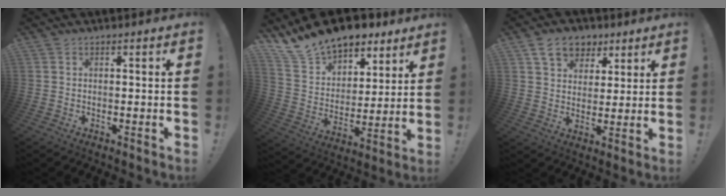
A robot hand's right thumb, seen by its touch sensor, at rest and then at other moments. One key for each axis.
{"total": 15.9, "fx": 13.0, "fy": 7.8, "fz": 4.6, "tx": -0.100, "ty": -0.092, "tz": 0.242}
{"total": 10.8, "fx": 6.3, "fy": 7.7, "fz": 3.9, "tx": -0.050, "ty": -0.028, "tz": 0.120}